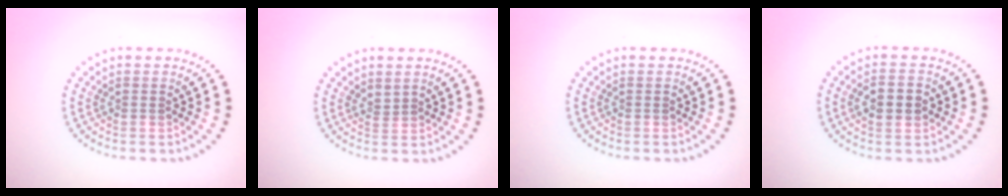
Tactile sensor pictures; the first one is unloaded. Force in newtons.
{"total": 0.5, "press": 0.2, "slide": 0.5}
{"total": 0.0}
{"total": 2.9, "press": 2.9, "slide": 0.2}